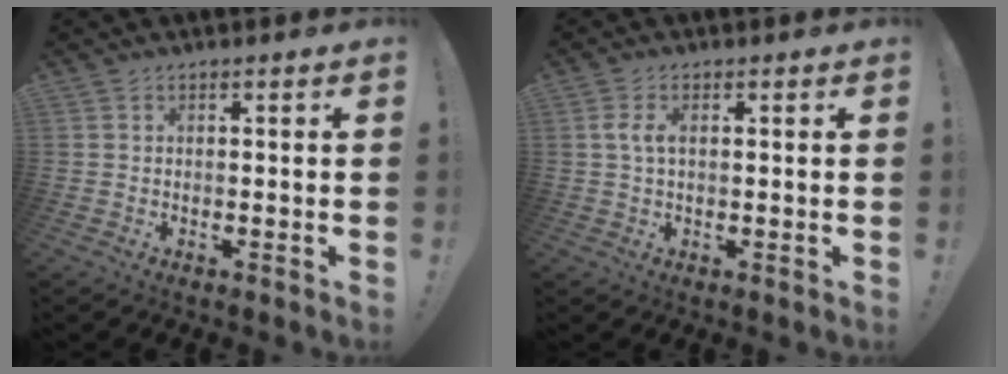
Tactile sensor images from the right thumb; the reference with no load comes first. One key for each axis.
{"total": 3.7, "fx": 0.5, "fy": 1.6, "fz": 3.3, "tx": -0.068, "ty": 0.006, "tz": 0.005}